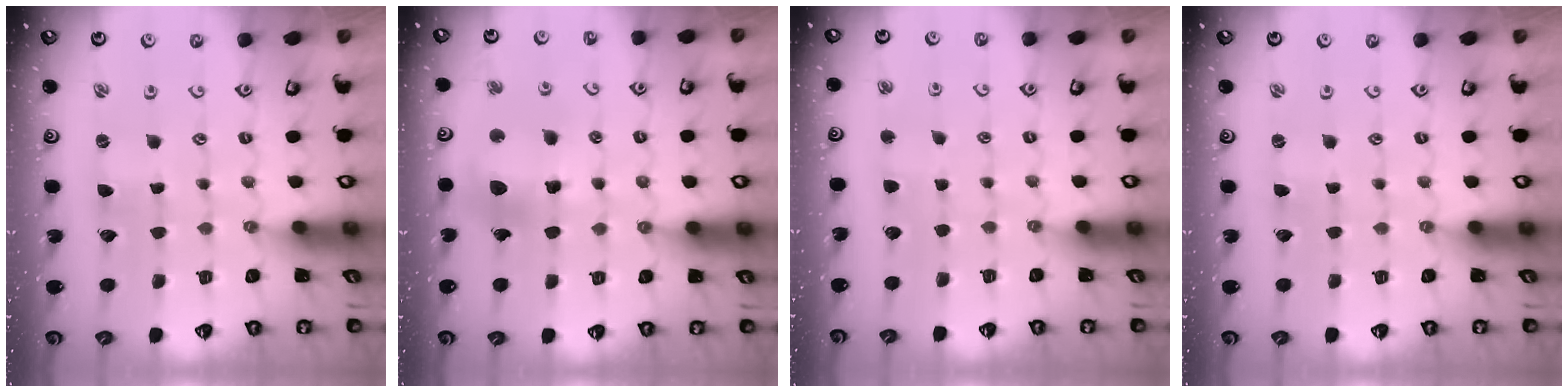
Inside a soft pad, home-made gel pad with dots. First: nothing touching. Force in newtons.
{"total": 11.5, "press": 11.4, "slide": 1.2}
{"total": 2.0, "press": 2.0, "slide": 0.4}
{"total": 0.5, "press": 0.4, "slide": 0.3}